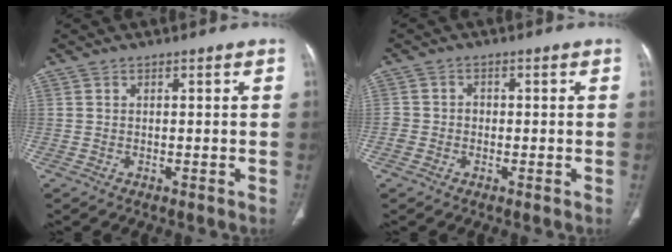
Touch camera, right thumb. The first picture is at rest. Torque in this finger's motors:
{"motor_torque": [0.24, -0.02, 0.36, 0.21, -0.02]}